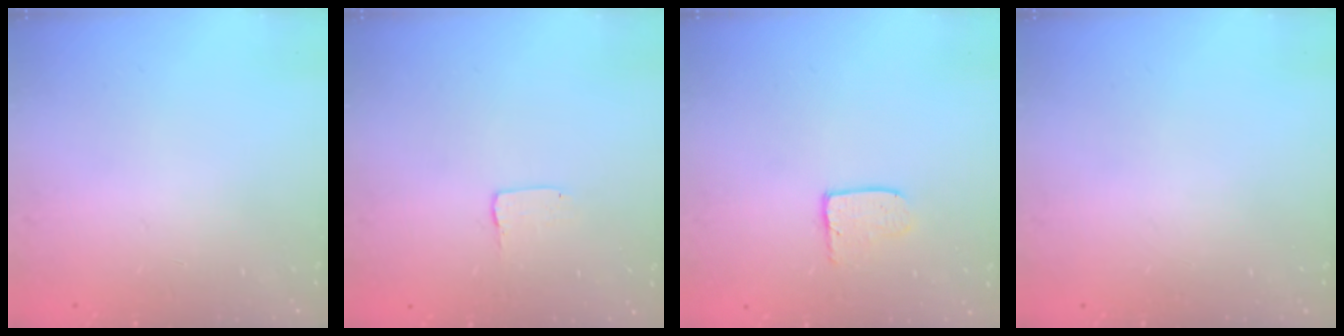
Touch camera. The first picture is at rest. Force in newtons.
{"total": 1.3, "press": 1.2, "slide": 0.1}
{"total": 4.0, "press": 4.0, "slide": 0.4}
{"total": 0.0}